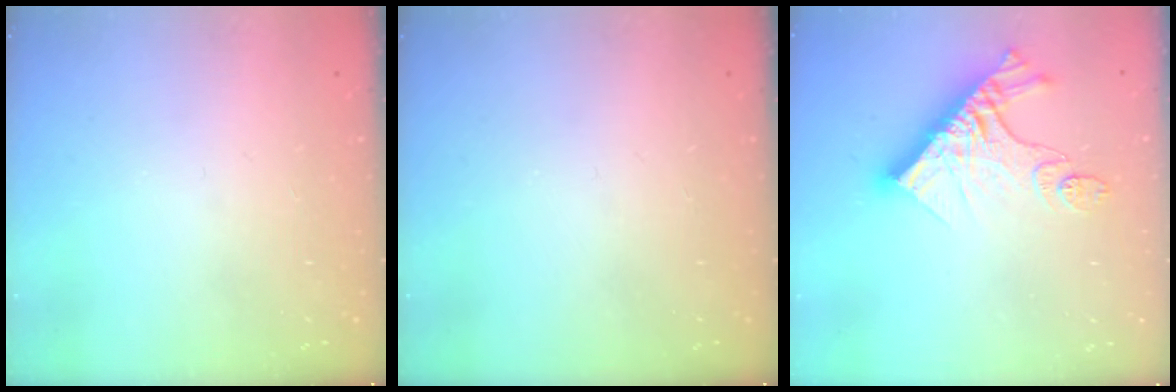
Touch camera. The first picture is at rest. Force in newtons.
{"total": 0.0}
{"total": 16.9, "press": 16.8, "slide": 1.6}